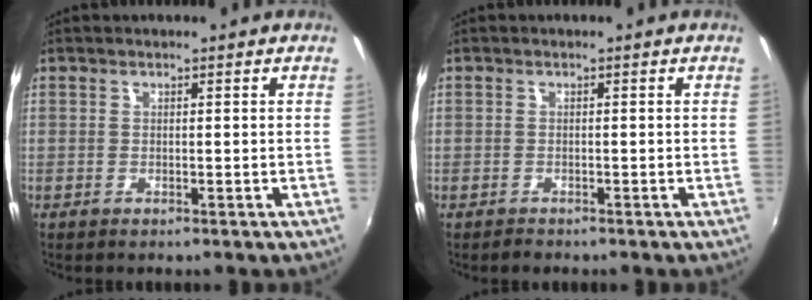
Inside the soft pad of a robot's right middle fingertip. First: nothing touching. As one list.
[{"total": 1.2, "force": [-1.0, 0.6, 0.2], "torque": [-0.006, 0.001, -0.016]}]